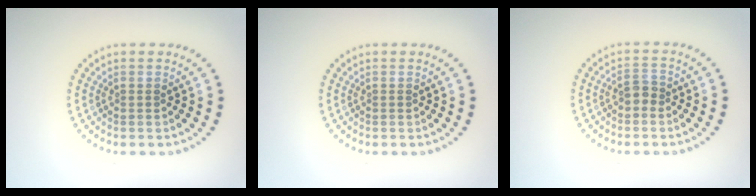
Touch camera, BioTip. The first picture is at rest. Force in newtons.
{"total": 0.0}
{"total": 1.3, "press": 1.2, "slide": 0.4}